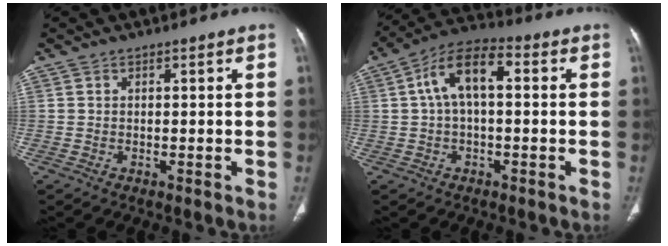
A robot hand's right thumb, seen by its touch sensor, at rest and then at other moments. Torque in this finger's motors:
{"motor_torque": [0.90, 3.24, 1.25, -0.34, 0.12]}